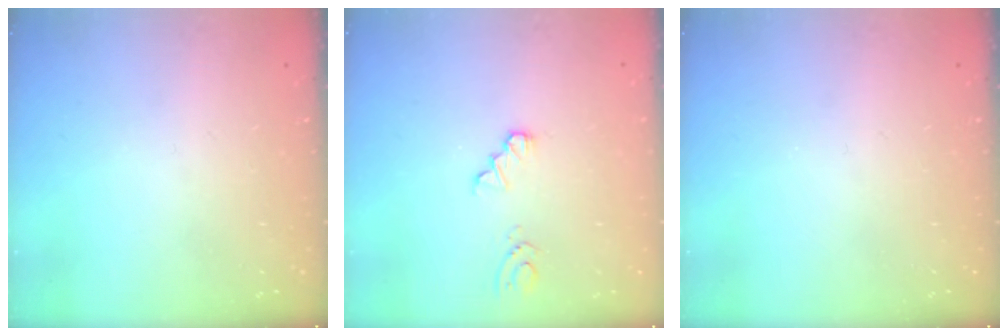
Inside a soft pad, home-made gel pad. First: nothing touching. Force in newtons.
{"total": 1.8, "press": 1.8, "slide": 0.2}
{"total": 0.0}